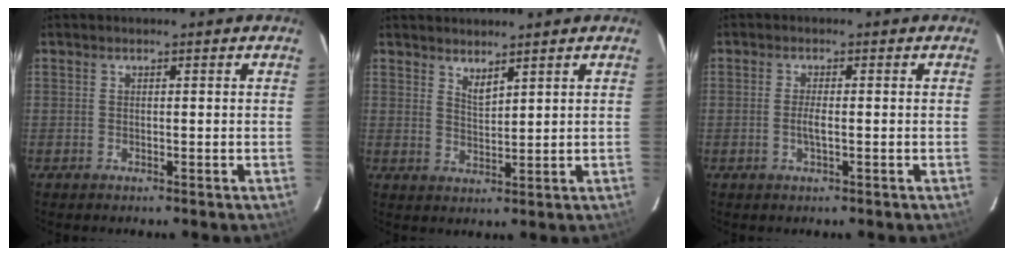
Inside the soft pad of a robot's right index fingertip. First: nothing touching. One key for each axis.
{"total": 2.9, "fx": 2.5, "fy": 0.5, "fz": 1.4, "tx": -0.023, "ty": -0.001, "tz": 0.043}
{"total": 2.1, "fx": -0.6, "fy": 0.2, "fz": 2.0, "tx": -0.039, "ty": 0.000, "tz": -0.012}